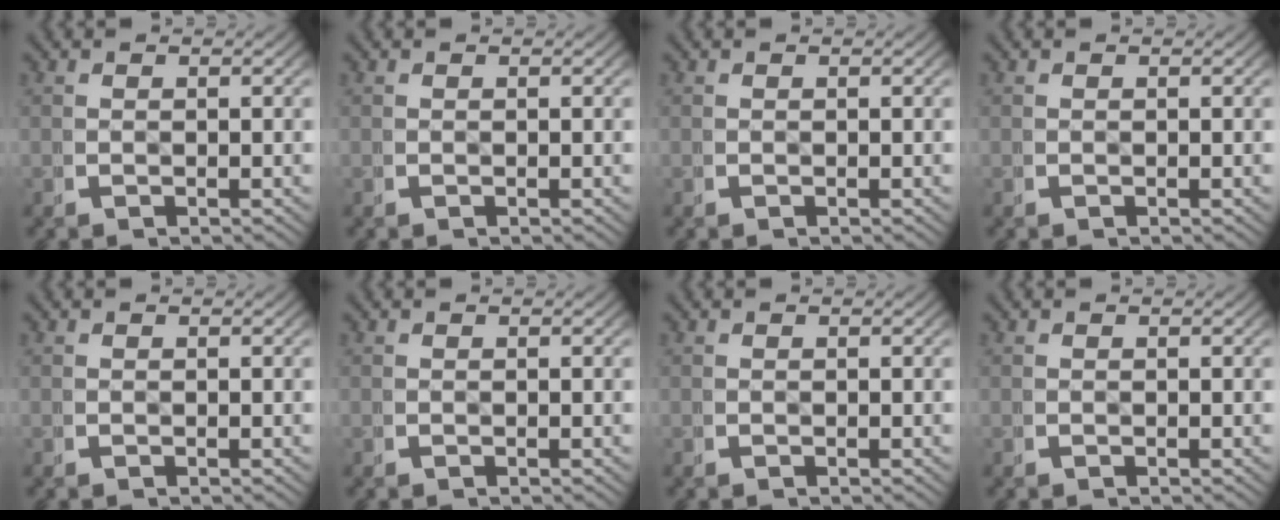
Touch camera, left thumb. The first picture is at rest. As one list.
[{"total": 0.0}, {"total": 0.0}, {"total": 0.0}, {"total": 0.0}, {"total": 0.0}, {"total": 0.0}, {"total": 0.0}]